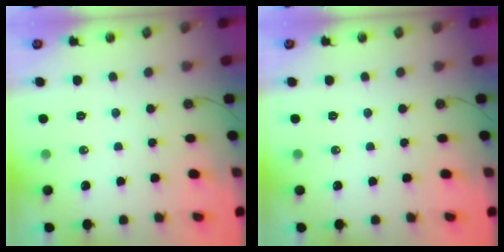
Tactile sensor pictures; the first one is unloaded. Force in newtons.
{"total": 0.0}